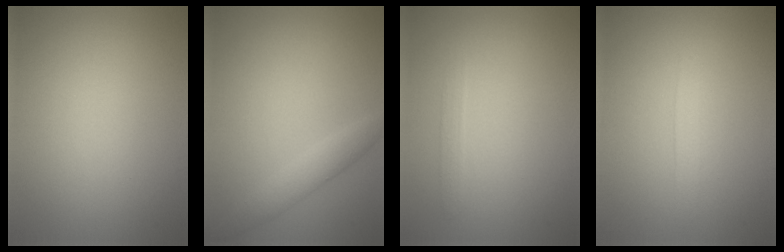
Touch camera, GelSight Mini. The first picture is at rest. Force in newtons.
{"total": 2.3, "press": 2.3, "slide": 0.1}
{"total": 0.9, "press": 0.8, "slide": 0.1}
{"total": 1.3, "press": 1.3, "slide": 0.1}